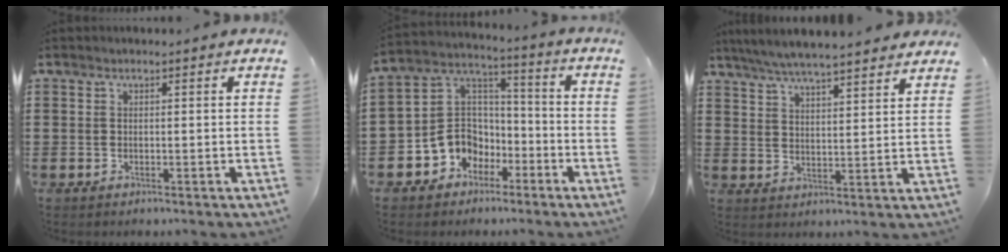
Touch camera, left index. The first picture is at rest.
{"total": 7.5, "force": [-3.3, 6.6, 1.3], "torque": [-0.064, 0.006, -0.068]}
{"total": 5.5, "force": [5.2, 0.0, 1.8], "torque": [-0.054, -0.023, 0.092]}